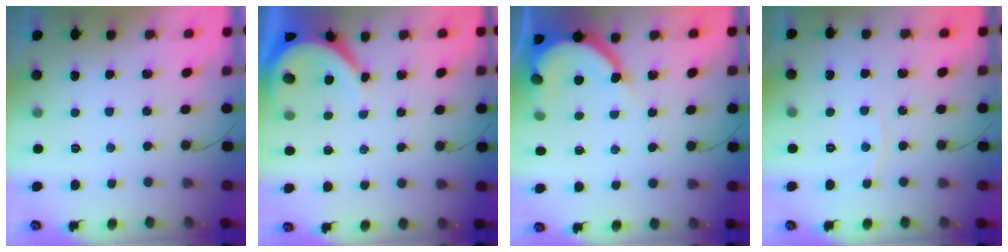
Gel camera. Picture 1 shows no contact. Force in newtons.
{"total": 6.4, "press": 6.4, "slide": 0.5}
{"total": 9.7, "press": 9.7, "slide": 1.0}
{"total": 2.7, "press": 2.7, "slide": 0.4}